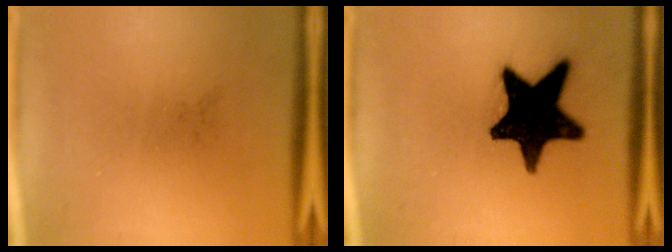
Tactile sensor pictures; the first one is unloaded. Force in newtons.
{"total": 18.5}